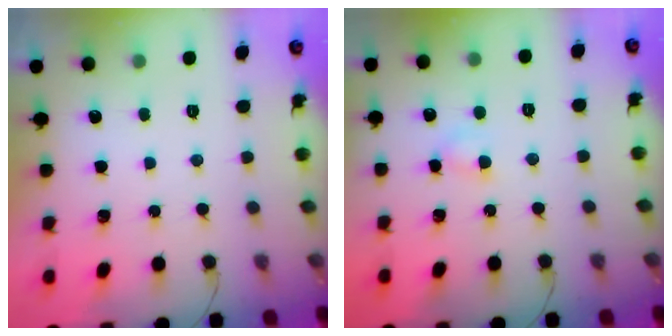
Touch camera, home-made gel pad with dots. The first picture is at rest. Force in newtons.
{"total": 3.6, "press": 3.3, "slide": 1.3}